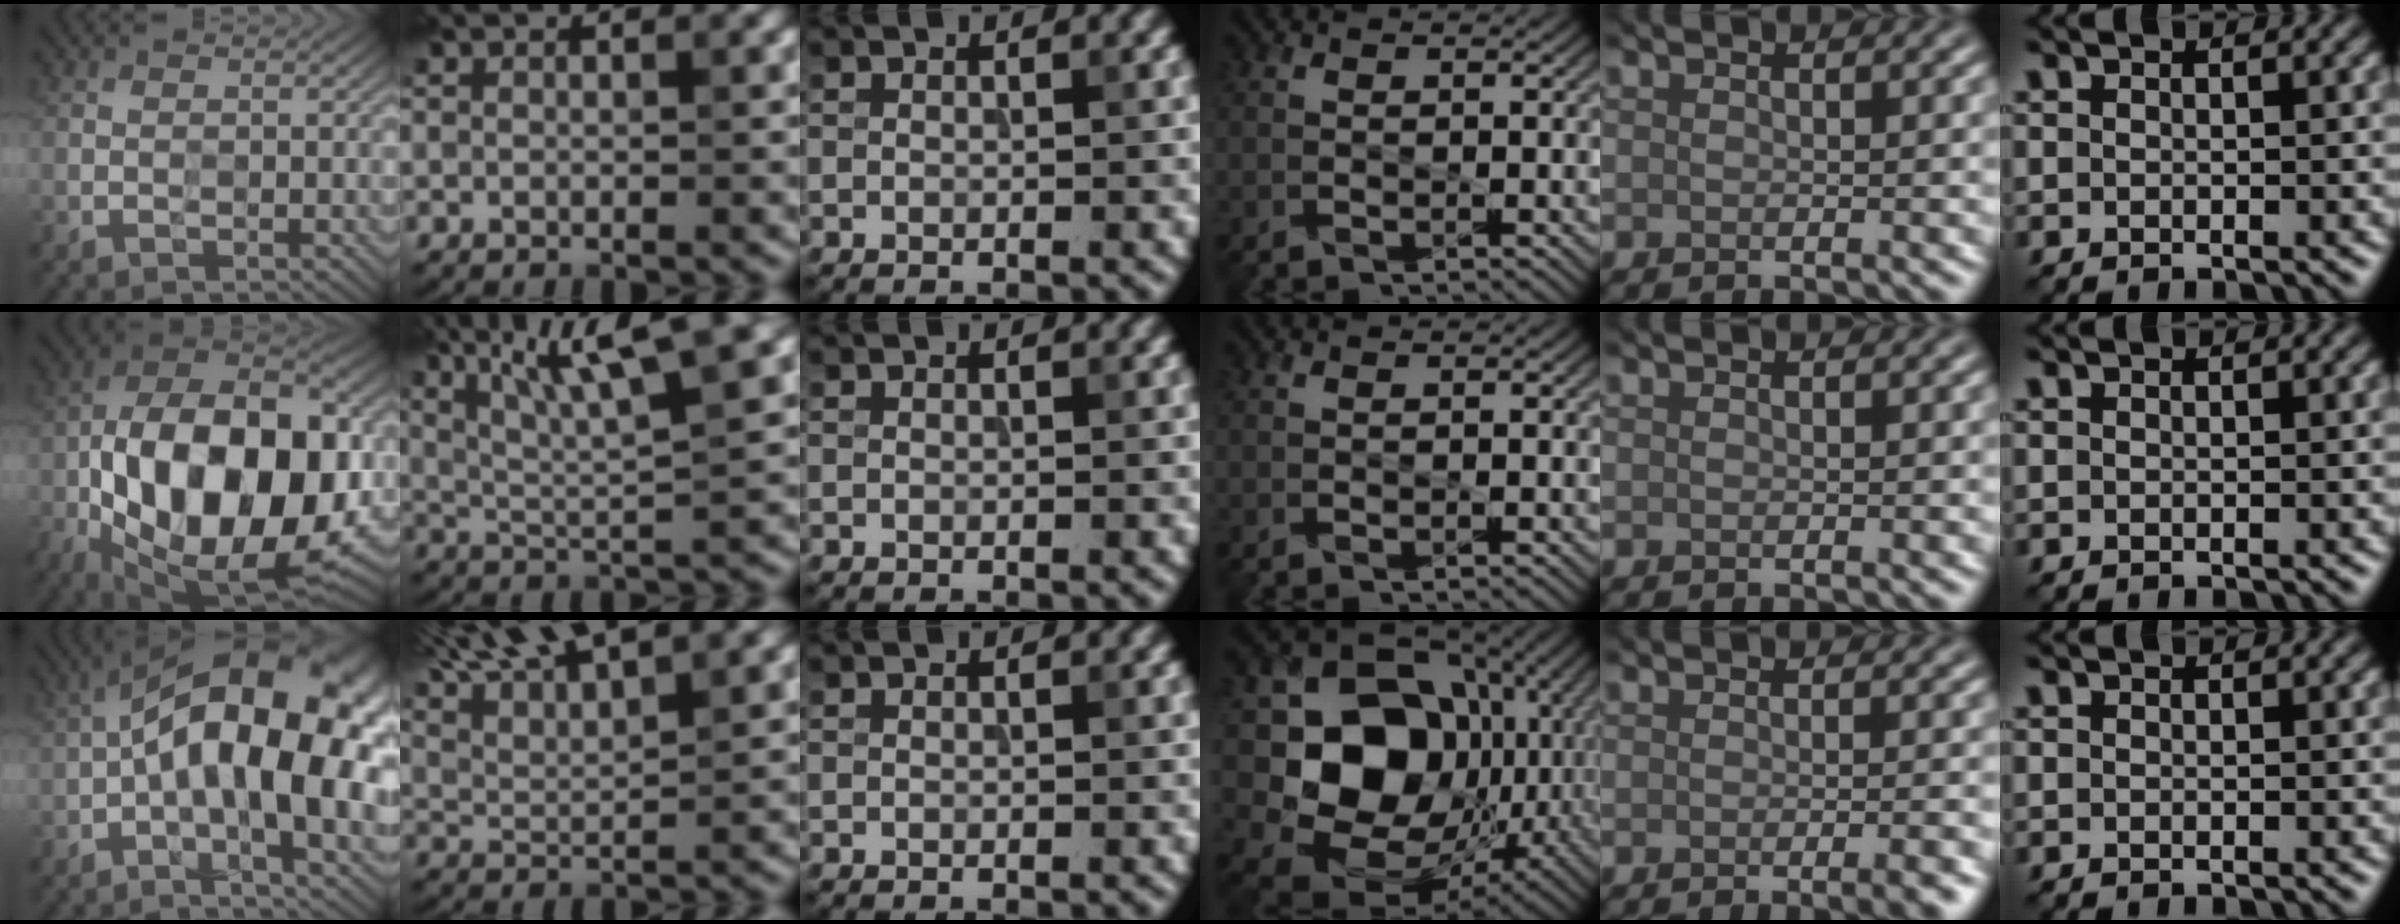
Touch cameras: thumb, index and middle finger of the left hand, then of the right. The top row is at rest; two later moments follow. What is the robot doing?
{"motion": "wipe", "object": "compact mirror"}